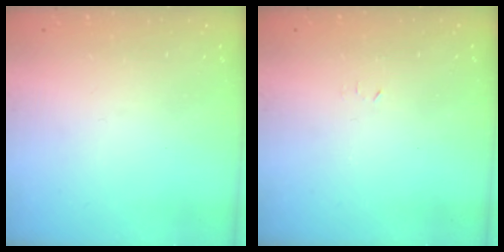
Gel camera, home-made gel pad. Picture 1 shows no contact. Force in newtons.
{"total": 2.4, "press": 2.4, "slide": 0.4}